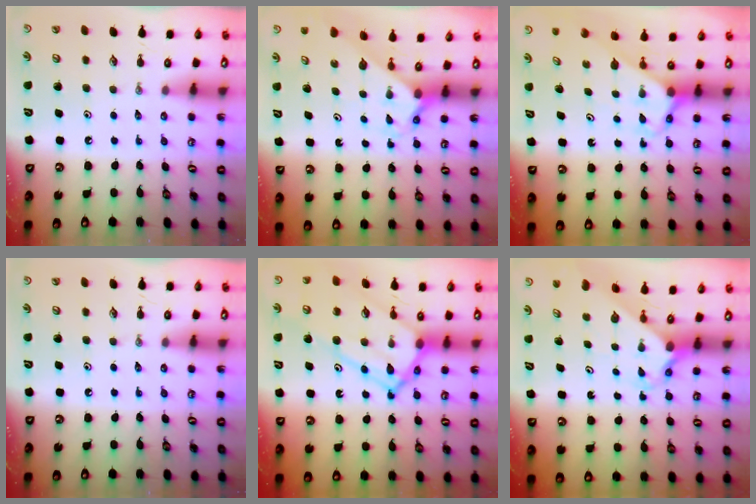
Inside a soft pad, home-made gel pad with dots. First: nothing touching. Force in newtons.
{"total": 2.0, "press": 2.0, "slide": 0.1}
{"total": 3.0, "press": 3.0, "slide": 0.2}
{"total": 0.0}
{"total": 17.2, "press": 17.0, "slide": 2.5}
{"total": 2.3, "press": 2.3, "slide": 0.2}